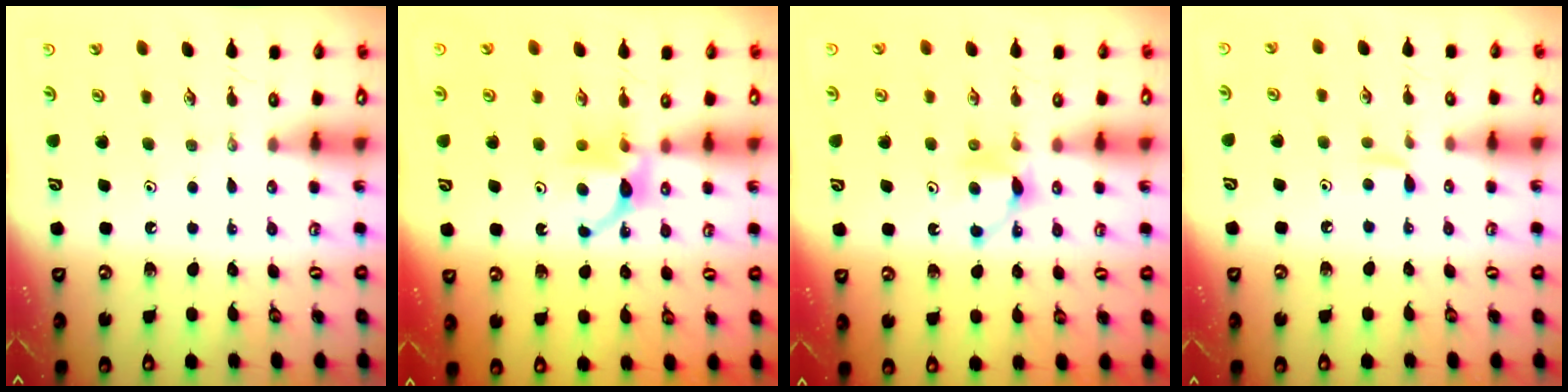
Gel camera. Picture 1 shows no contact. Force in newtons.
{"total": 5.5, "press": 5.5, "slide": 0.8}
{"total": 5.4, "press": 5.3, "slide": 0.6}
{"total": 4.8, "press": 4.7, "slide": 0.6}